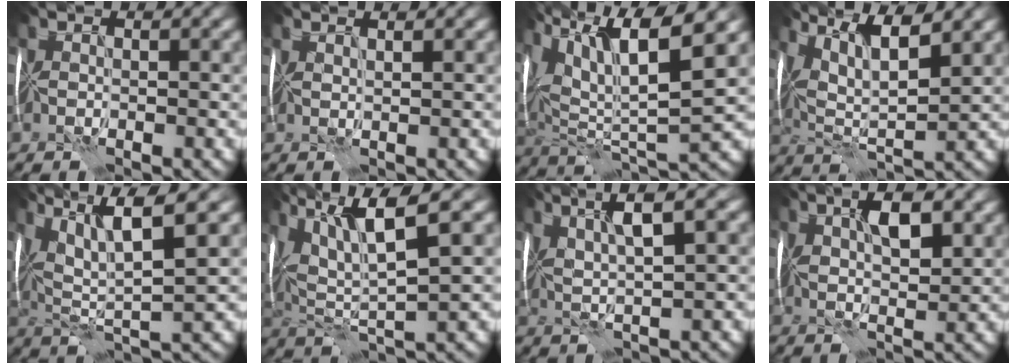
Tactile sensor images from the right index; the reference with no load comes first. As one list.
[{"total": 1.2, "force": [1.0, 0.0, 0.7], "torque": [-0.001, 0.001, -0.002]}, {"total": 13.2, "force": [6.3, 3.8, 11.0], "torque": [-0.223, 0.013, 0.126]}, {"total": 7.7, "force": [4.2, 2.3, 6.1], "torque": [-0.107, 0.008, 0.061]}, {"total": 8.7, "force": [4.0, 1.5, 7.6], "torque": [-0.145, 0.014, 0.072]}, {"total": 9.7, "force": [4.3, 2.2, 8.4], "torque": [-0.173, 0.014, 0.079]}, {"total": 5.4, "force": [2.0, 0.7, 5.0], "torque": [-0.097, 0.006, 0.038]}, {"total": 5.3, "force": [1.6, 2.0, 4.7], "torque": [-0.082, 0.003, 0.024]}]